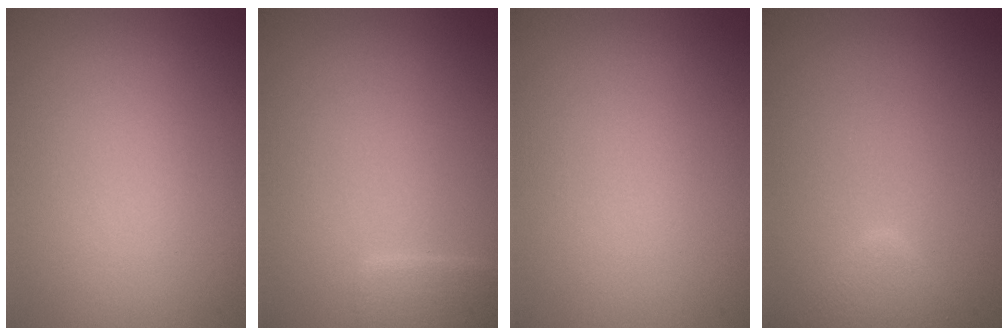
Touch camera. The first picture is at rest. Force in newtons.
{"total": 1.9, "press": 1.9, "slide": 0.2}
{"total": 0.0}
{"total": 2.3, "press": 2.3, "slide": 0.2}